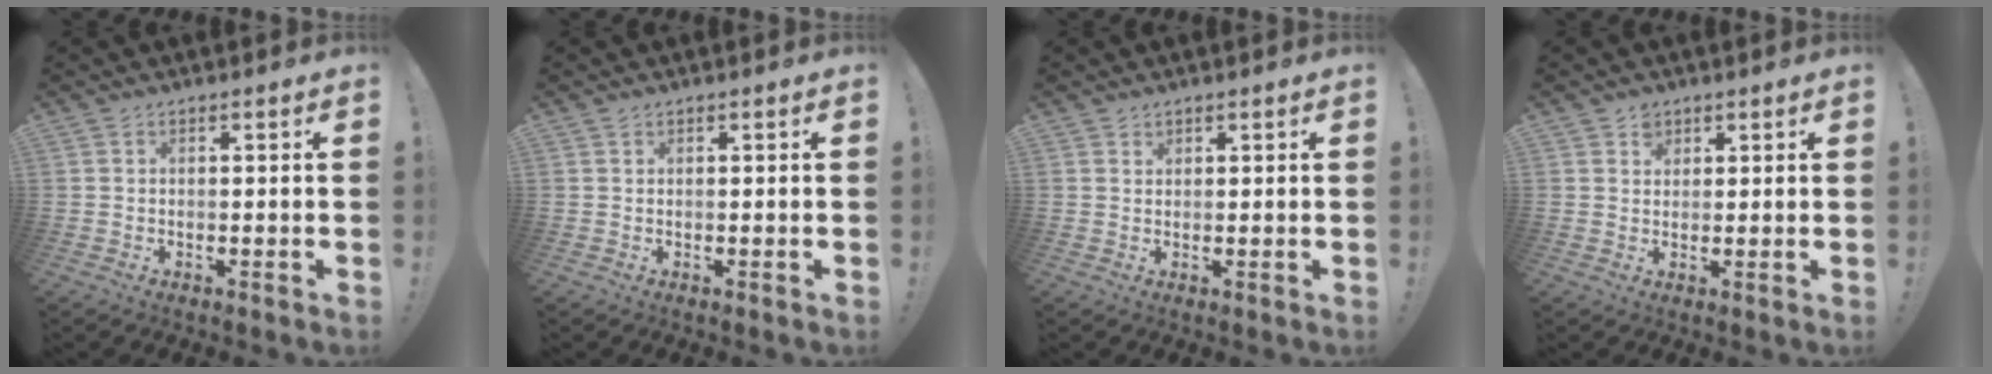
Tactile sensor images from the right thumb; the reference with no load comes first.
{"total": 0.5, "force": [0.4, 0.3, 0.2], "torque": [0.002, -0.003, 0.006]}
{"total": 0.9, "force": [0.8, 0.4, 0.0], "torque": [0.001, -0.004, 0.016]}
{"total": 2.9, "force": [1.6, 2.3, 0.5], "torque": [-0.004, -0.004, 0.028]}